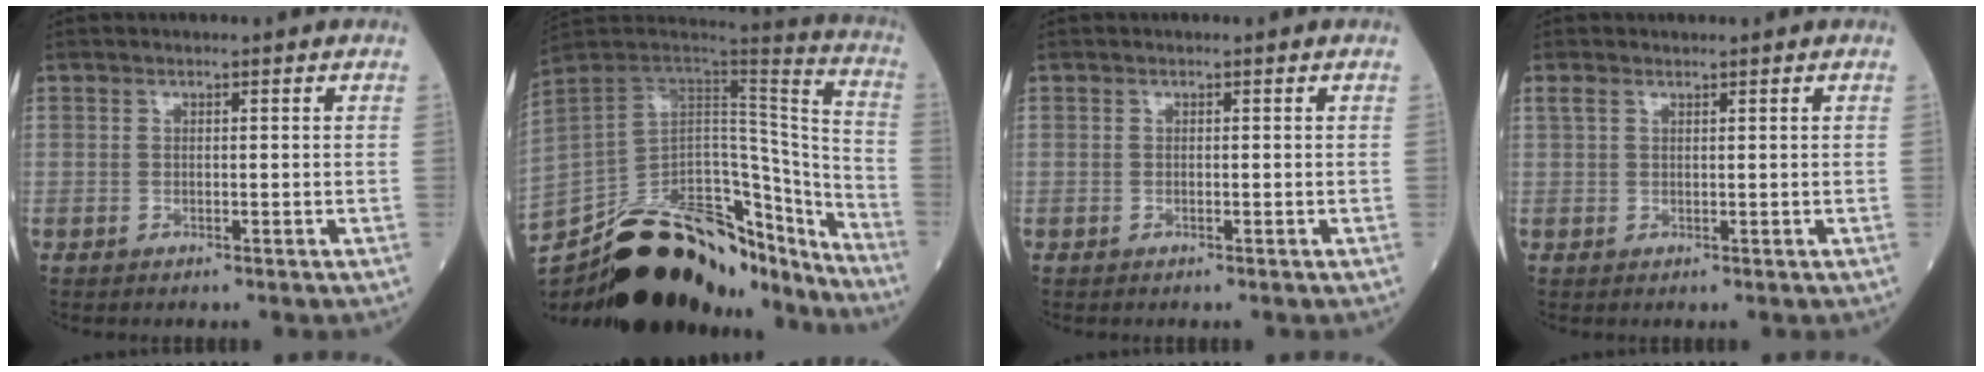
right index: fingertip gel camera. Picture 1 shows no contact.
{"total": 39.4, "force": [-29.1, 14.4, 22.3], "torque": [-0.422, -0.052, -0.442]}
{"total": 0.0}
{"total": 1.2, "force": [0.9, 0.5, 0.6], "torque": [-0.022, 0.016, 0.021]}